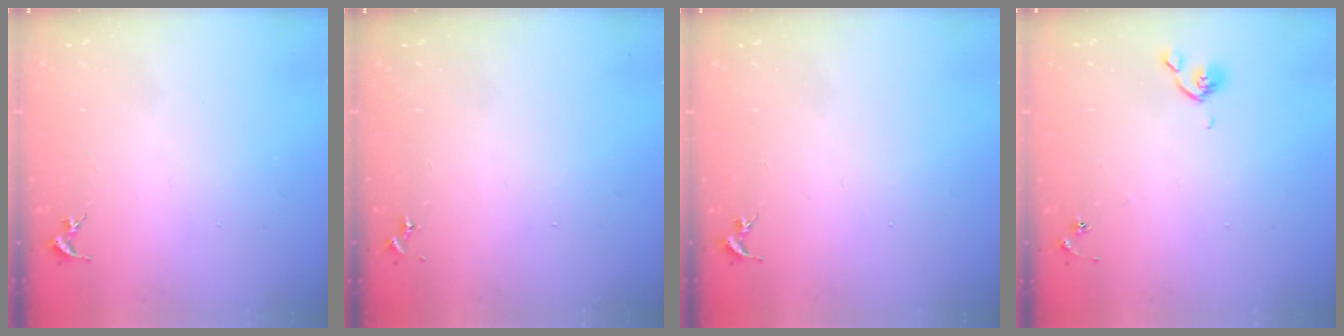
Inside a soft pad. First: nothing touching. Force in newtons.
{"total": 0.0}
{"total": 0.0}
{"total": 4.4, "press": 4.3, "slide": 0.8}